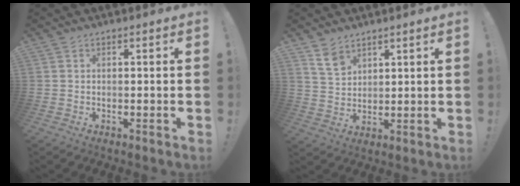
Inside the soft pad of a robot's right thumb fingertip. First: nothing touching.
{"total": 6.8, "force": [5.0, 4.1, 2.2], "torque": [-0.038, -0.029, 0.097]}